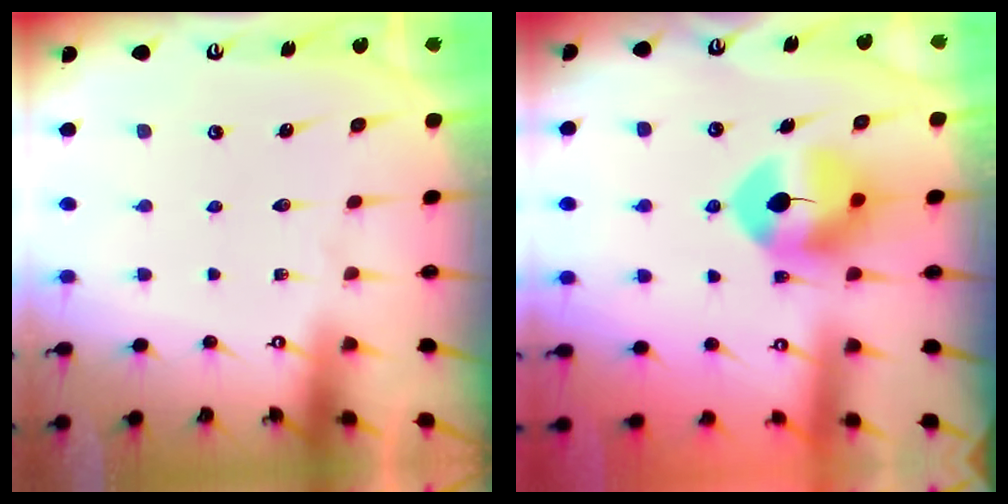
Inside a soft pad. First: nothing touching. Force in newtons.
{"total": 9.5, "press": 9.4, "slide": 1.5}